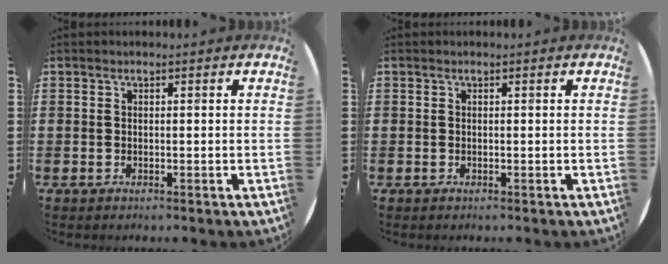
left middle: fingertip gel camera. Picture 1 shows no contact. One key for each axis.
{"total": 0.0}